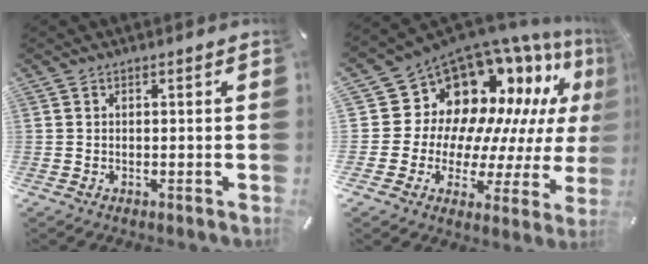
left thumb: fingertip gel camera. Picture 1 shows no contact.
{"total": 16.9, "force": [11.2, 11.2, 5.9], "torque": [-0.081, -0.132, 0.212]}